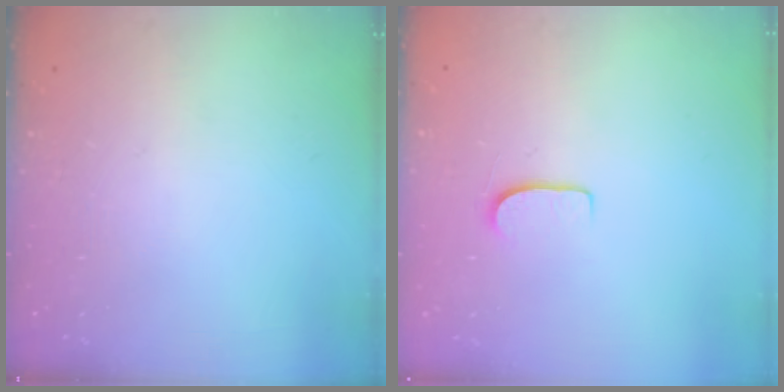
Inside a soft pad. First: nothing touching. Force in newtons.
{"total": 5.9, "press": 5.9, "slide": 0.5}